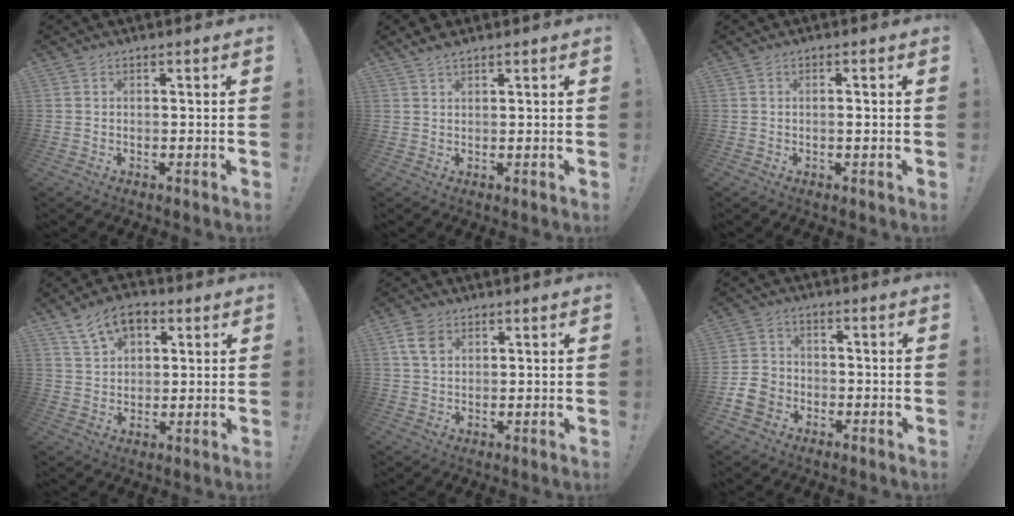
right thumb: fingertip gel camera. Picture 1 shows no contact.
{"total": 2.7, "force": [2.2, 0.9, 1.1], "torque": [-0.019, -0.006, 0.042]}
{"total": 1.0, "force": [-0.2, 0.0, 1.0], "torque": [-0.001, -0.006, -0.007]}
{"total": 9.5, "force": [5.2, 6.0, 5.2], "torque": [-0.085, -0.014, 0.100]}
{"total": 6.2, "force": [2.8, 4.1, 3.7], "torque": [-0.059, -0.002, 0.057]}
{"total": 8.6, "force": [-3.9, 6.8, 3.4], "torque": [-0.062, 0.027, -0.075]}